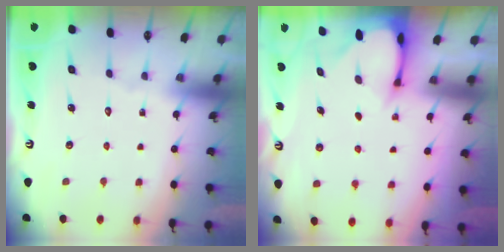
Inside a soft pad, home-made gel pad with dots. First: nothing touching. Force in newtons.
{"total": 2.1, "press": 2.1, "slide": 0.1}